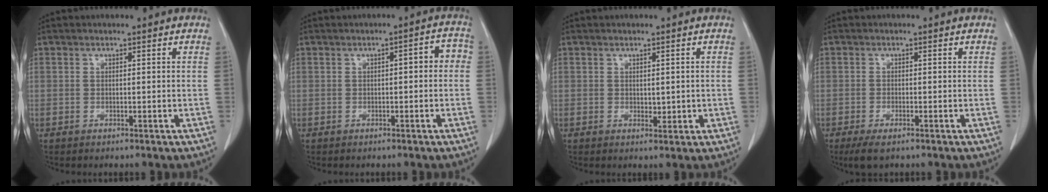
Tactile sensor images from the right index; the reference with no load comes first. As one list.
[{"total": 3.4, "force": [0.0, 1.2, 3.2], "torque": [-0.036, 0.022, -0.004]}, {"total": 1.7, "force": [0.1, 1.0, 1.4], "torque": [-0.018, -0.003, 0.009]}, {"total": 3.2, "force": [-2.0, 0.9, 2.2], "torque": [-0.044, -0.006, -0.030]}]